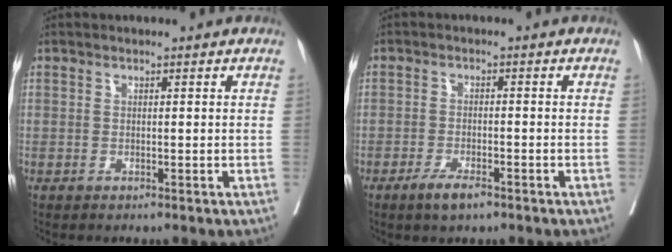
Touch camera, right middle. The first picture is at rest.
{"total": 3.5, "force": [-2.4, 0.9, 2.4], "torque": [-0.051, -0.003, -0.043]}